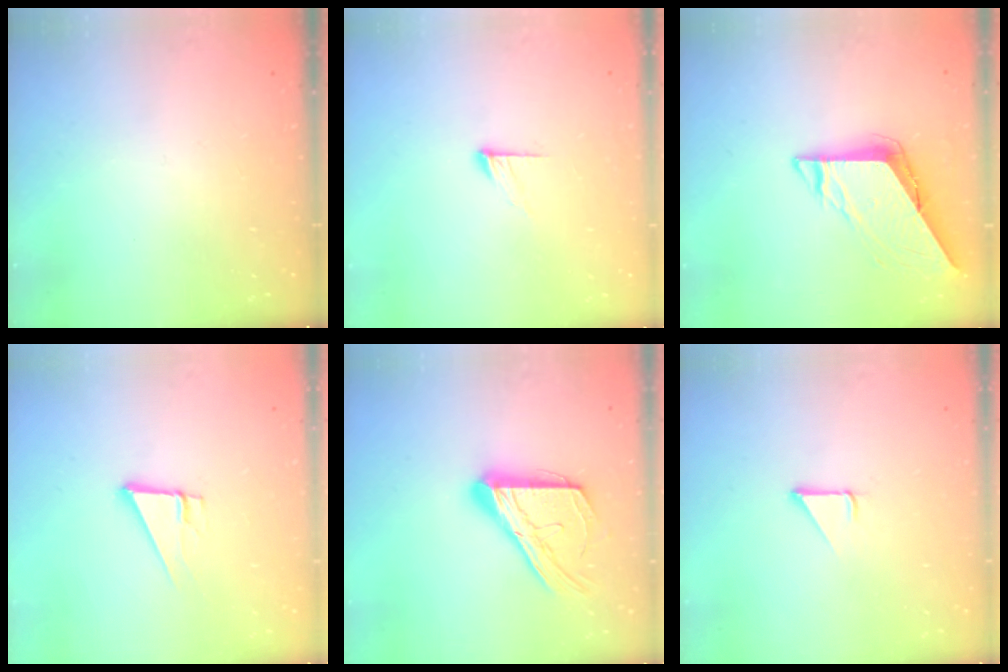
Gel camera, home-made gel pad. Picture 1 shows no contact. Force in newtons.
{"total": 6.8, "press": 6.8, "slide": 0.6}
{"total": 8.0, "press": 8.0, "slide": 0.5}
{"total": 9.0, "press": 8.3, "slide": 3.3}
{"total": 15.8, "press": 15.7, "slide": 1.0}
{"total": 1.9, "press": 1.9, "slide": 0.1}